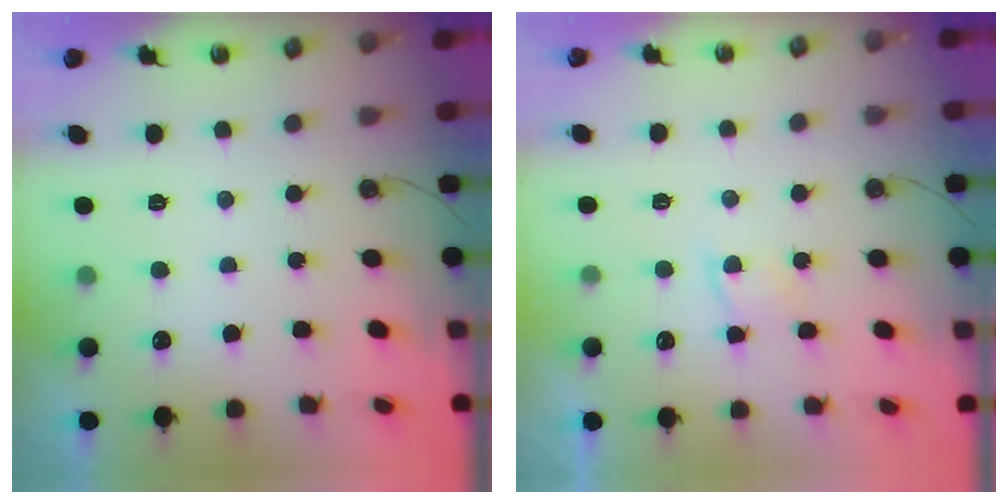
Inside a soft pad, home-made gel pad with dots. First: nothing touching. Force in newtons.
{"total": 4.6, "press": 4.6, "slide": 0.5}